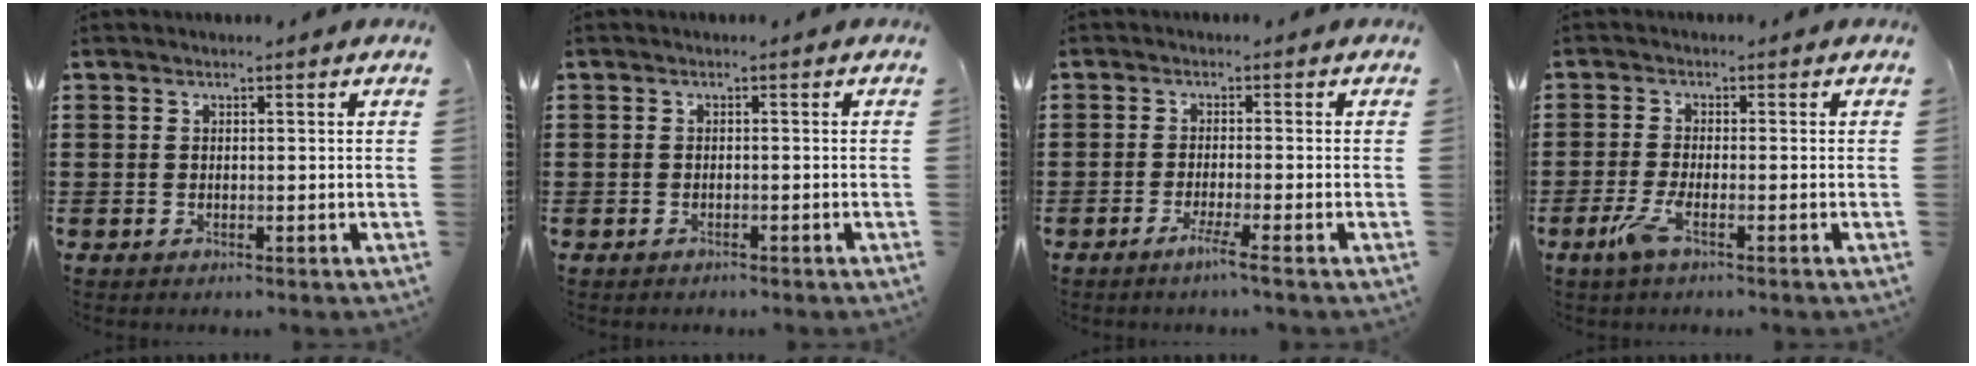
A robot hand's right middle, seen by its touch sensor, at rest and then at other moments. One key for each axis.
{"total": 0.8, "fx": -0.7, "fy": 0.3, "fz": -0.1, "tx": 0.000, "ty": 0.003, "tz": -0.017}
{"total": 2.9, "fx": -2.0, "fy": -0.4, "fz": 2.1, "tx": -0.034, "ty": -0.005, "tz": -0.036}
{"total": 4.0, "fx": -1.7, "fy": 0.4, "fz": 3.5, "tx": -0.081, "ty": -0.014, "tz": -0.036}